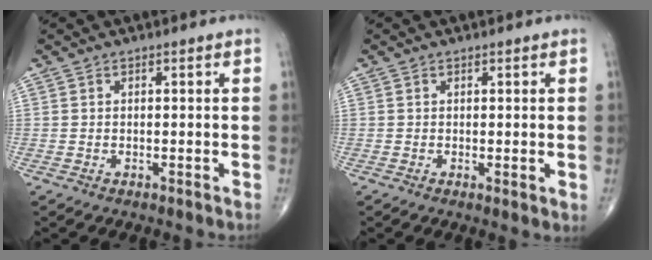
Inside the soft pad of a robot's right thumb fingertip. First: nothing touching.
{"total": 1.5, "force": [0.0, 0.4, 1.4], "torque": [-0.026, -0.008, -0.001]}